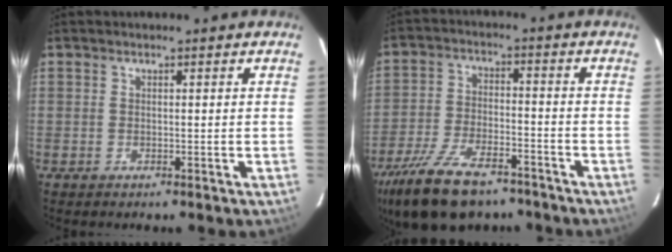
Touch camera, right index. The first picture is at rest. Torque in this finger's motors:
{"motor_torque": [1.18, -0.95, 0.69, 0.15]}